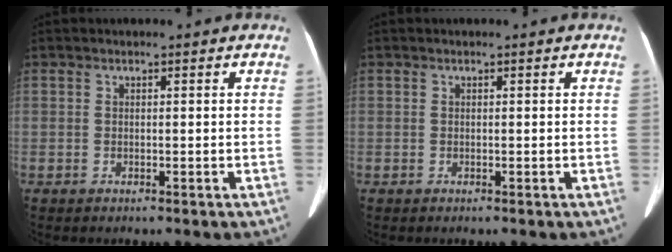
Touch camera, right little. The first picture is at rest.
{"total": 0.0}